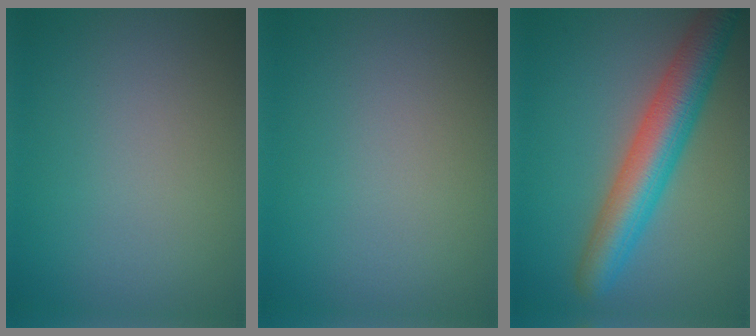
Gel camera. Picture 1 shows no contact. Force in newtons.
{"total": 0.0}
{"total": 6.8, "press": 6.8, "slide": 0.4}